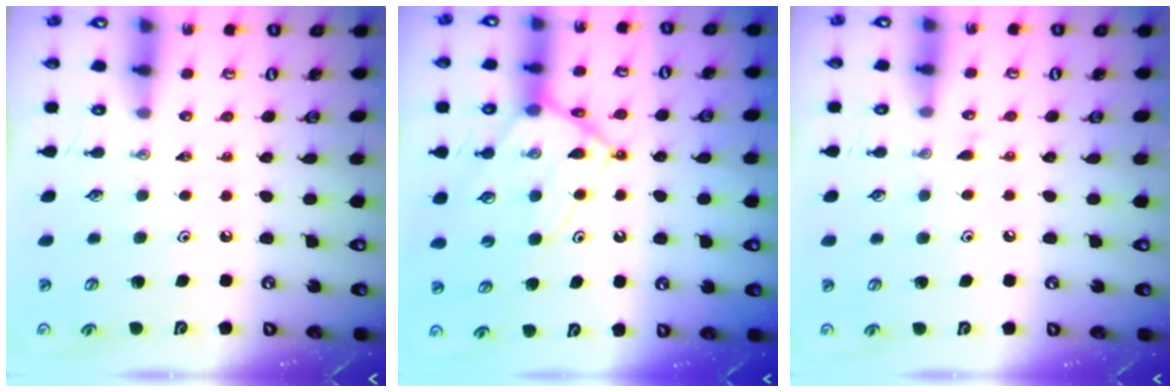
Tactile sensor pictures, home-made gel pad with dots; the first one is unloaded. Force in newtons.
{"total": 13.2, "press": 13.2, "slide": 0.8}
{"total": 4.2, "press": 4.2, "slide": 0.5}